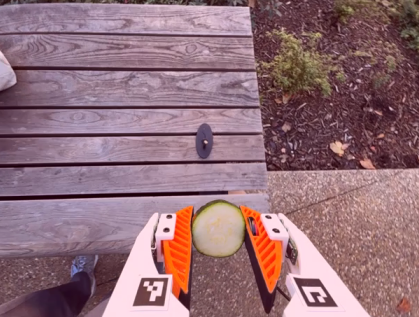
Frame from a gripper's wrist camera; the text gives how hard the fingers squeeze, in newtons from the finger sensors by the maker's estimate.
{"total": 14.0, "left": 14.4, "right": 13.5}